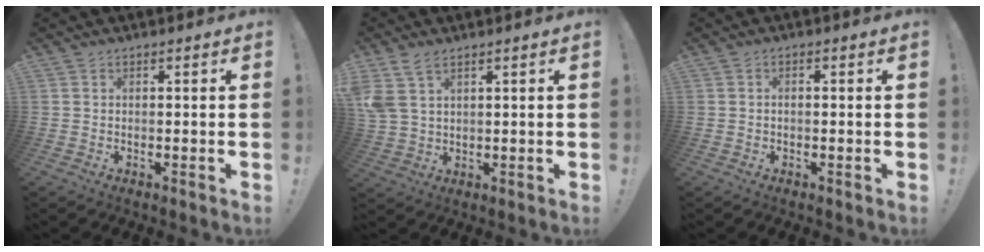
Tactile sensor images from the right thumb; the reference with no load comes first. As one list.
[{"total": 7.1, "force": [4.3, 3.7, 4.3], "torque": [-0.078, -0.010, 0.089]}, {"total": 1.0, "force": [-0.5, 0.4, 0.8], "torque": [-0.019, 0.005, -0.007]}]